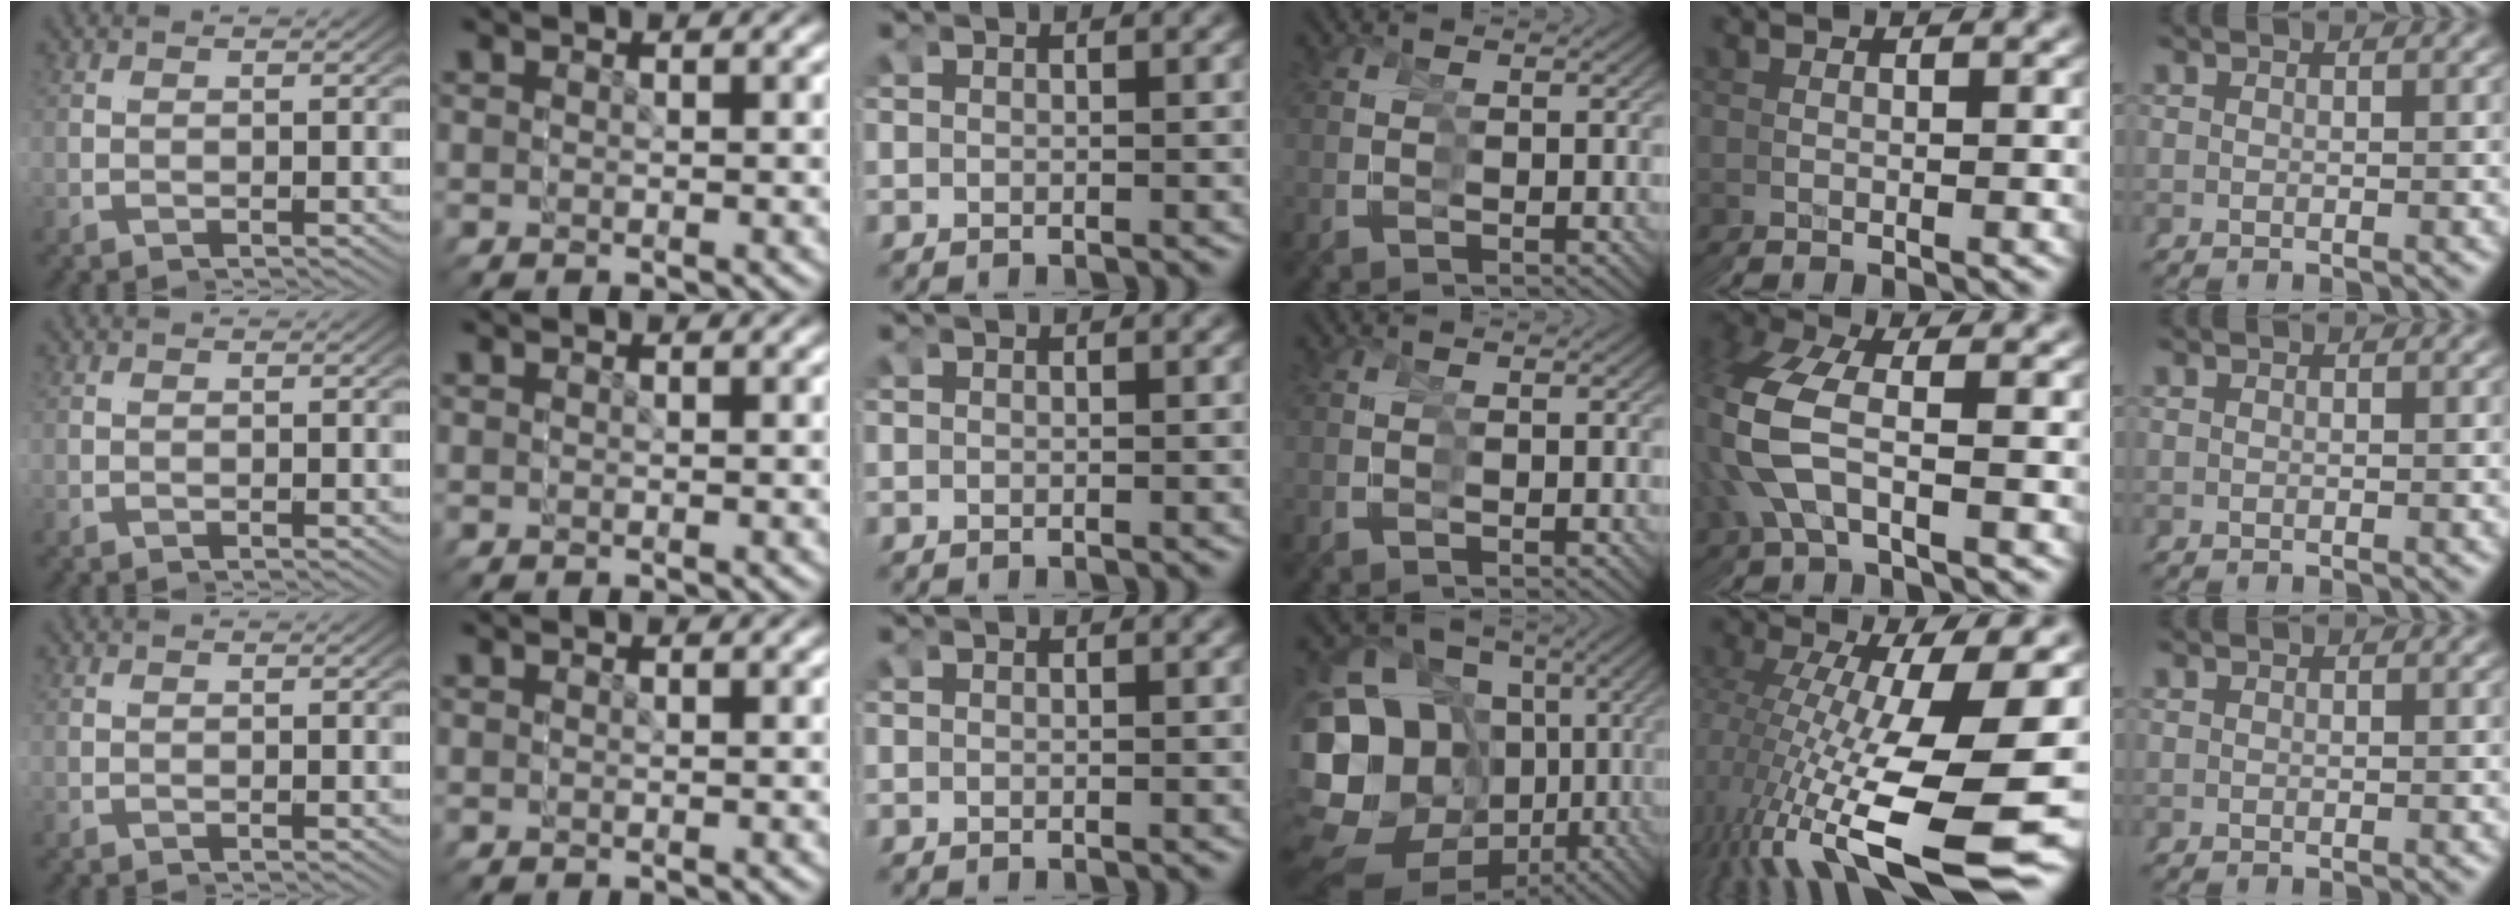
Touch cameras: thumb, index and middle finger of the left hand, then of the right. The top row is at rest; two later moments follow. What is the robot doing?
{"motion": "grasp_and_lifting", "object": "straw"}